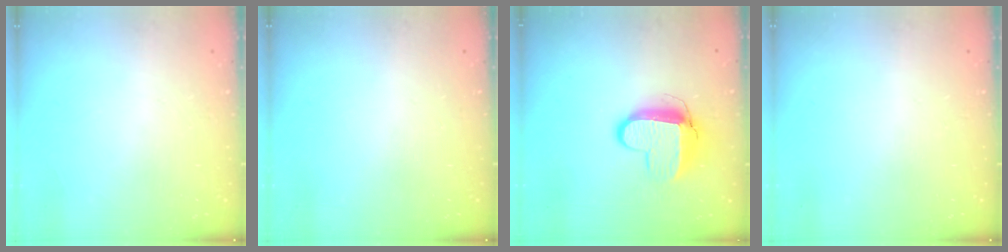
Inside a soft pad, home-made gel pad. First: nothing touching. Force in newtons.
{"total": 0.0}
{"total": 10.3, "press": 10.3, "slide": 1.2}
{"total": 0.0}